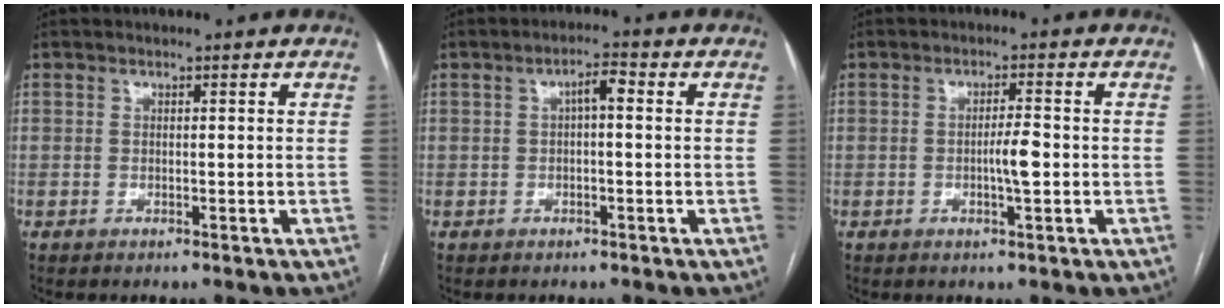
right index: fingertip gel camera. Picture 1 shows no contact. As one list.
[{"total": 2.9, "force": [0.3, 0.8, 2.8], "torque": [-0.046, 0.013, 0.004]}, {"total": 3.3, "force": [-0.7, 0.2, 3.2], "torque": [-0.055, 0.000, -0.011]}]